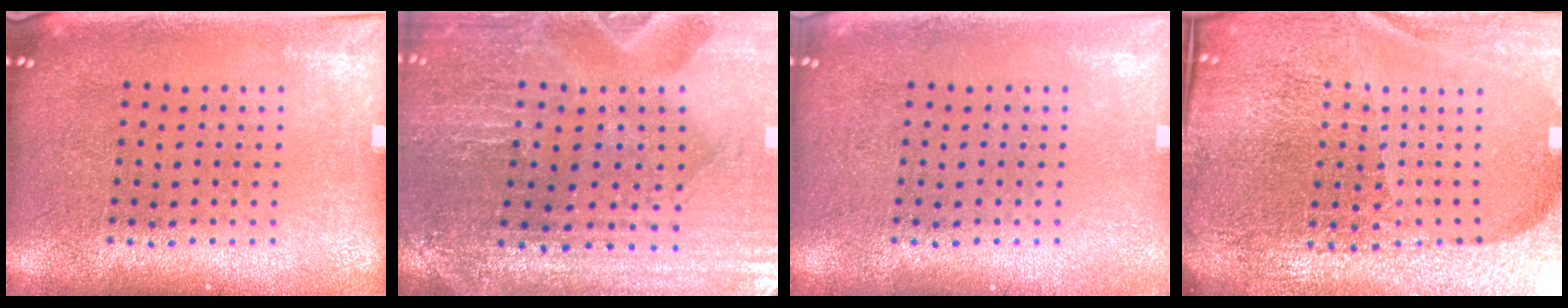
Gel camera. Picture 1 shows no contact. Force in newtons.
{"total": 1.5, "press": 1.4, "slide": 0.2}
{"total": 0.6, "press": 0.6, "slide": 0.1}
{"total": 6.9, "press": 6.0, "slide": 3.4}